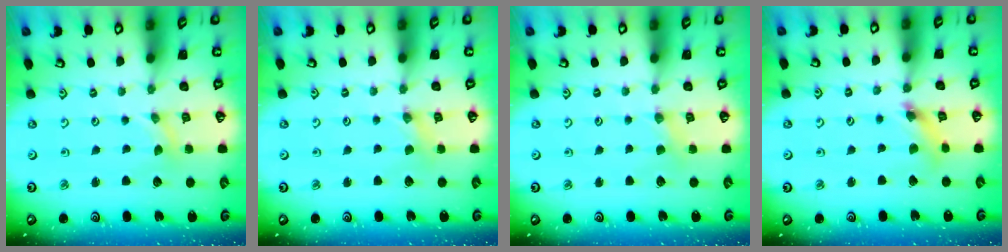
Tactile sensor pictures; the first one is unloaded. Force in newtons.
{"total": 1.1, "press": 1.1, "slide": 0.2}
{"total": 2.2, "press": 2.1, "slide": 0.5}
{"total": 5.5, "press": 5.5, "slide": 0.7}